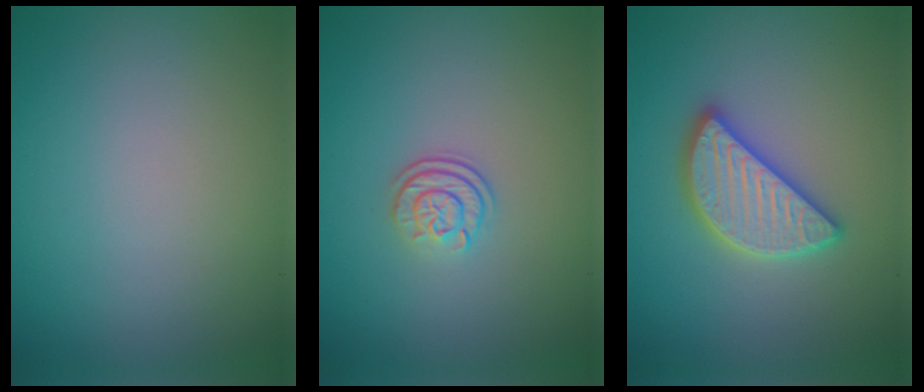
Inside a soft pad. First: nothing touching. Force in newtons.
{"total": 2.4, "press": 1.8, "slide": 1.5}
{"total": 4.8, "press": 4.7, "slide": 0.4}